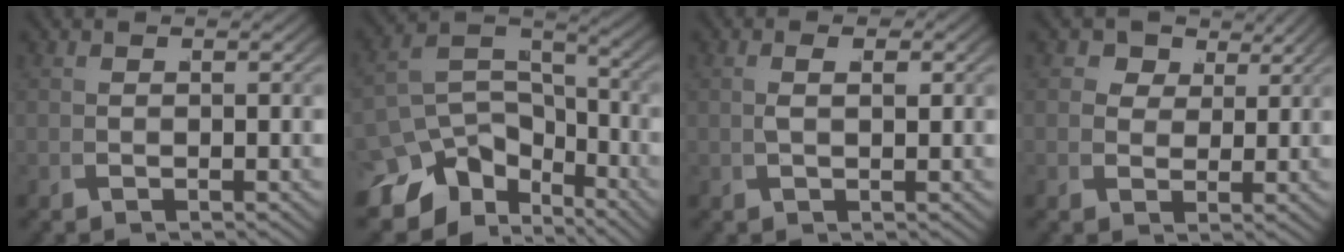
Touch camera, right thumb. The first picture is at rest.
{"total": 11.3, "force": [-3.4, 8.2, 7.1], "torque": [-0.132, -0.040, -0.044]}
{"total": 1.4, "force": [0.7, 0.5, 1.1], "torque": [-0.023, -0.001, 0.015]}
{"total": 4.8, "force": [2.5, 3.5, 2.1], "torque": [-0.040, -0.015, 0.044]}